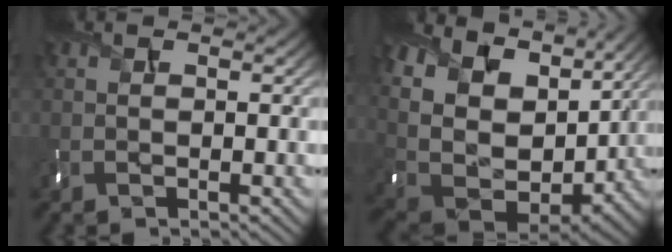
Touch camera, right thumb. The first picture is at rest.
{"total": 15.3, "force": [7.4, 9.8, 9.2], "torque": [-0.239, 0.019, 0.158]}